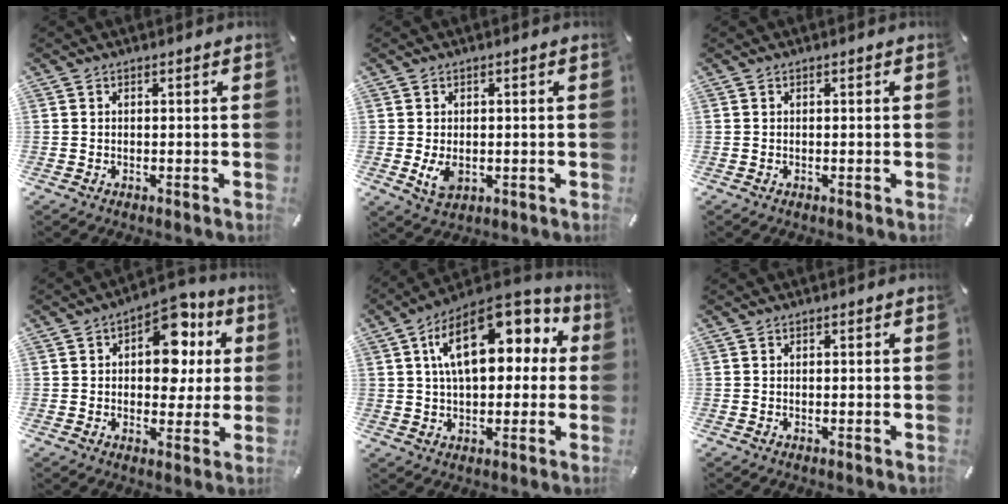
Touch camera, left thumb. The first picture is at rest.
{"total": 4.3, "force": [-0.7, 3.0, 3.0], "torque": [-0.065, -0.005, -0.015]}
{"total": 0.0}
{"total": 12.3, "force": [3.9, 8.1, 8.4], "torque": [-0.110, -0.018, 0.066]}
{"total": 18.0, "force": [6.3, 10.1, 13.6], "torque": [-0.216, -0.020, 0.107]}
{"total": 0.0}